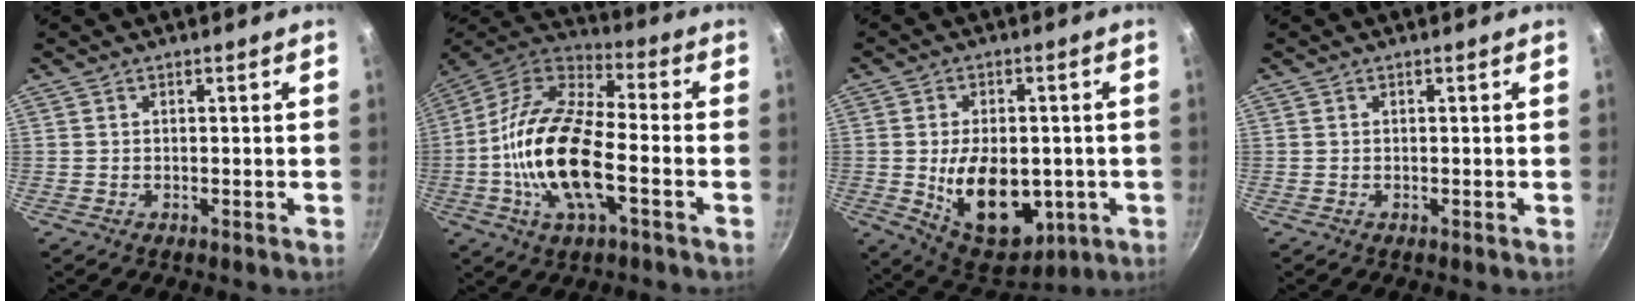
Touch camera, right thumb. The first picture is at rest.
{"total": 19.9, "force": [-4.2, 8.5, 17.5], "torque": [-0.334, 0.034, -0.096]}
{"total": 16.6, "force": [-2.6, 10.4, 12.7], "torque": [-0.167, -0.010, -0.019]}
{"total": 0.0}